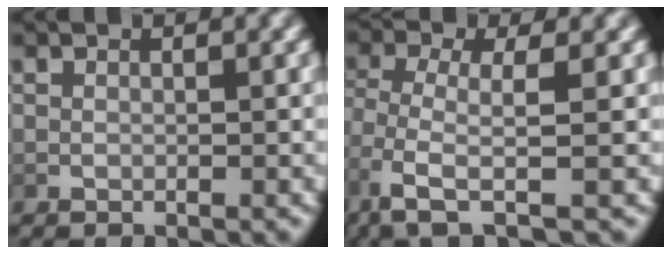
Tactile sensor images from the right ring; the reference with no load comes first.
{"total": 4.0, "force": [-0.8, 1.3, 3.7], "torque": [-0.090, -0.025, 0.002]}